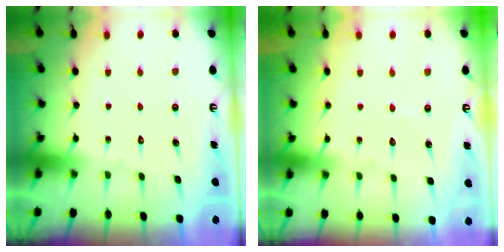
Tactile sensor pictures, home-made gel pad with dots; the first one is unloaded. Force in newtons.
{"total": 2.8, "press": 2.8, "slide": 0.3}